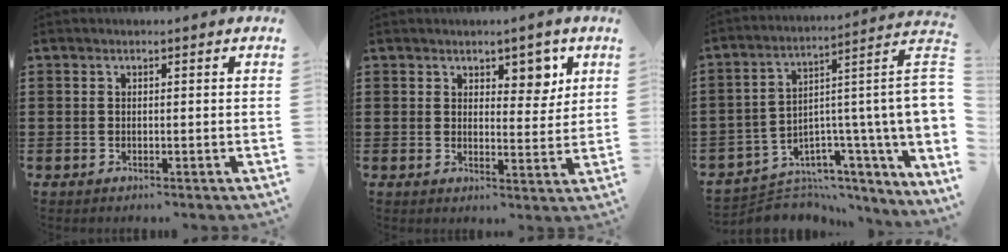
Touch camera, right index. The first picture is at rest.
{"total": 4.6, "force": [3.3, 2.5, 2.1], "torque": [-0.028, -0.005, 0.054]}
{"total": 6.5, "force": [0.0, 2.1, 6.1], "torque": [-0.118, -0.032, -0.001]}